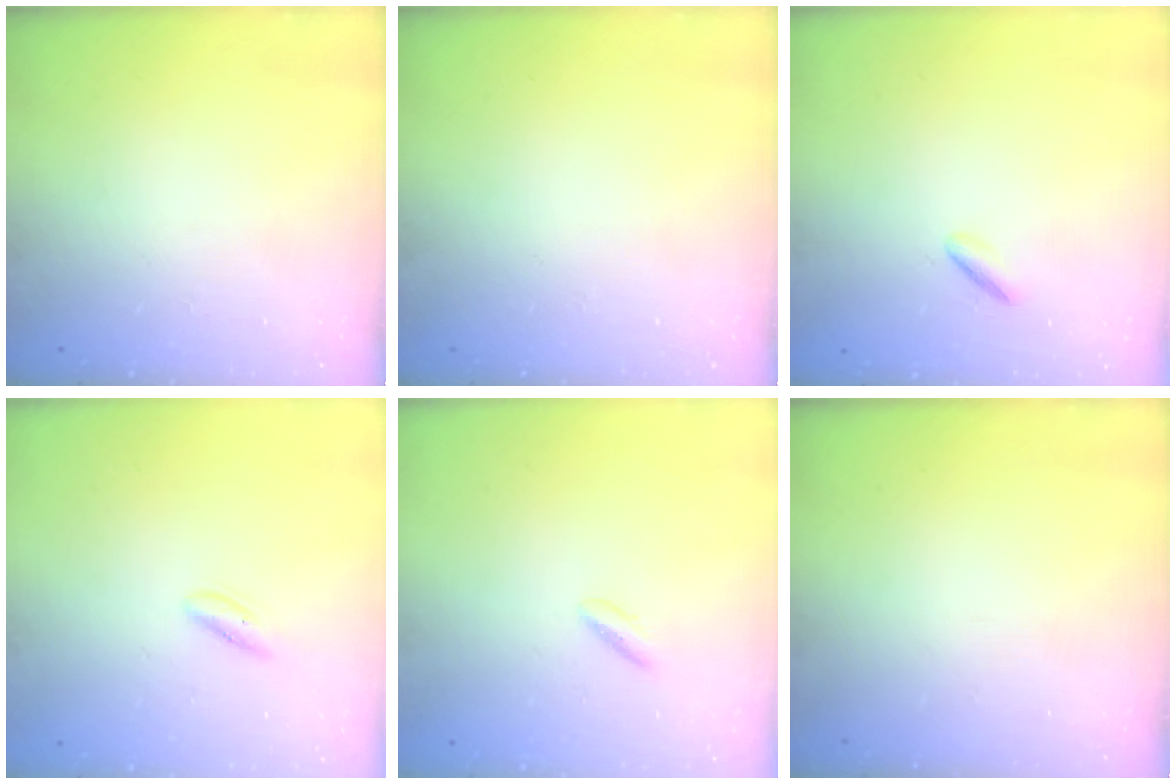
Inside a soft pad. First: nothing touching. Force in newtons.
{"total": 0.0}
{"total": 2.0, "press": 1.8, "slide": 0.7}
{"total": 2.1, "press": 2.0, "slide": 0.7}
{"total": 2.7, "press": 2.5, "slide": 0.9}
{"total": 0.0}